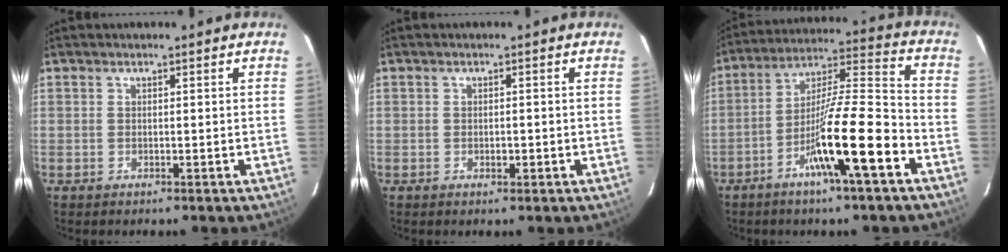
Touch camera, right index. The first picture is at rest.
{"total": 1.3, "force": [-0.4, 0.6, 1.0], "torque": [-0.017, 0.001, -0.005]}
{"total": 14.6, "force": [-6.6, 0.2, 13.0], "torque": [-0.229, -0.002, -0.115]}